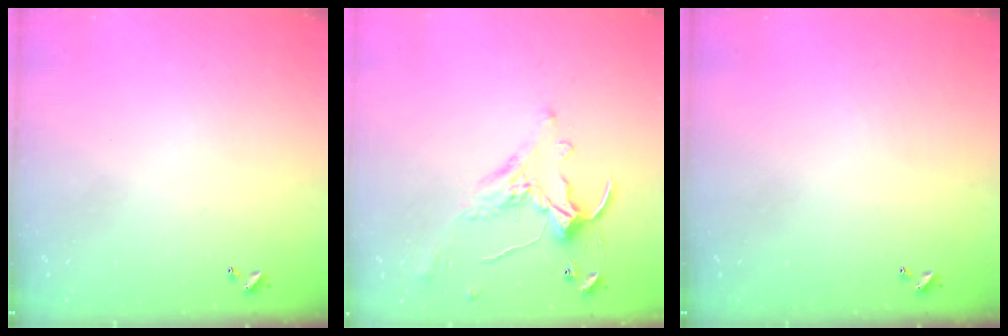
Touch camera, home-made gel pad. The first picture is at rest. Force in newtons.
{"total": 1.1, "press": 0.3, "slide": 1.0}
{"total": 0.0}